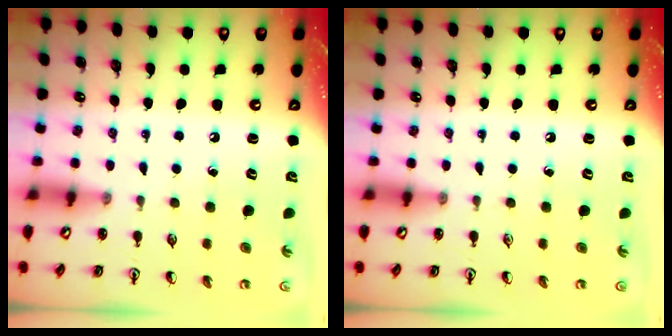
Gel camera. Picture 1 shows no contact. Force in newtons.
{"total": 0.0}